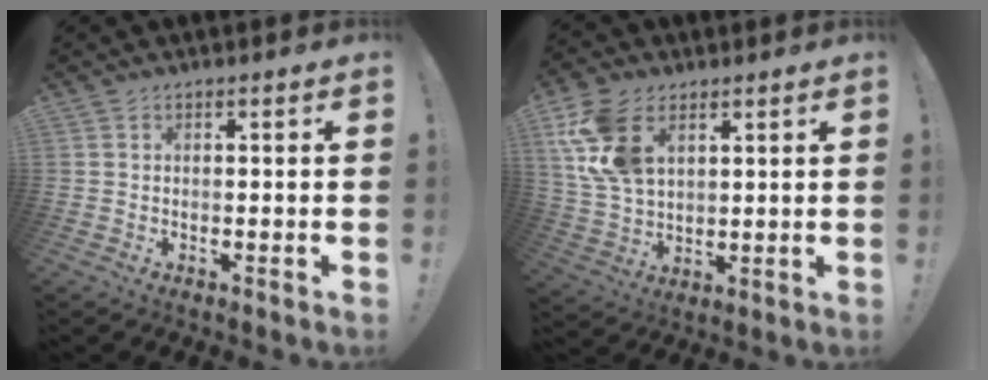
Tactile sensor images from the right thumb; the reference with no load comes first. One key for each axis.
{"total": 14.5, "fx": 6.2, "fy": 9.3, "fz": 9.2, "tx": -0.183, "ty": -0.012, "tz": 0.123}